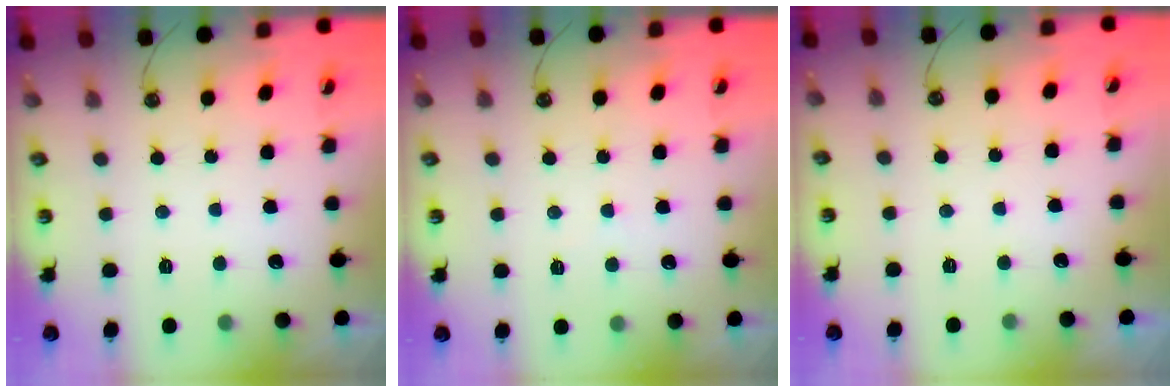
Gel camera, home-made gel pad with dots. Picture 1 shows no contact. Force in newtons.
{"total": 2.4, "press": 2.4, "slide": 0.2}
{"total": 9.0, "press": 9.0, "slide": 0.3}